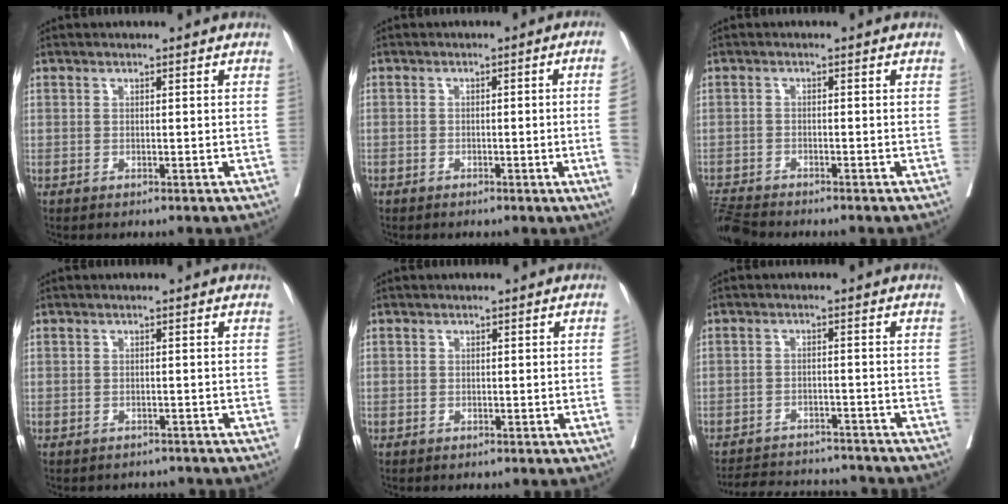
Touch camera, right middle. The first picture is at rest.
{"total": 5.3, "force": [-1.1, -1.0, 5.1], "torque": [-0.056, -0.001, -0.017]}
{"total": 4.7, "force": [-4.6, 0.1, 0.7], "torque": [-0.014, -0.020, -0.088]}
{"total": 3.1, "force": [-2.7, 1.3, -0.4], "torque": [0.007, 0.001, -0.040]}
{"total": 0.6, "force": [-0.2, 0.0, 0.6], "torque": [-0.010, 0.004, 0.000]}
{"total": 11.2, "force": [-10.8, 2.2, 2.1], "torque": [-0.037, 0.009, -0.150]}